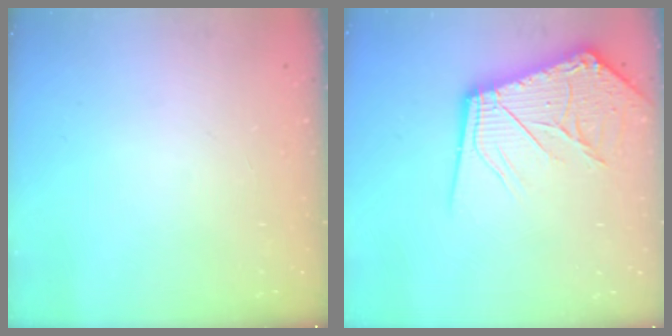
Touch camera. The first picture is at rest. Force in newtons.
{"total": 16.4, "press": 16.2, "slide": 2.0}